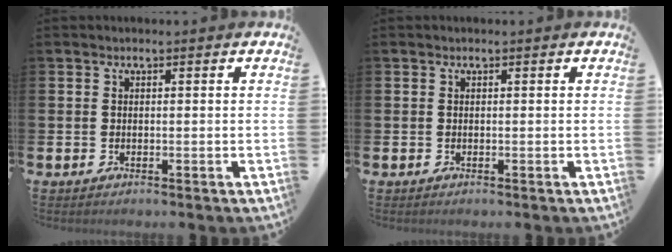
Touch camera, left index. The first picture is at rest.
{"total": 0.0}